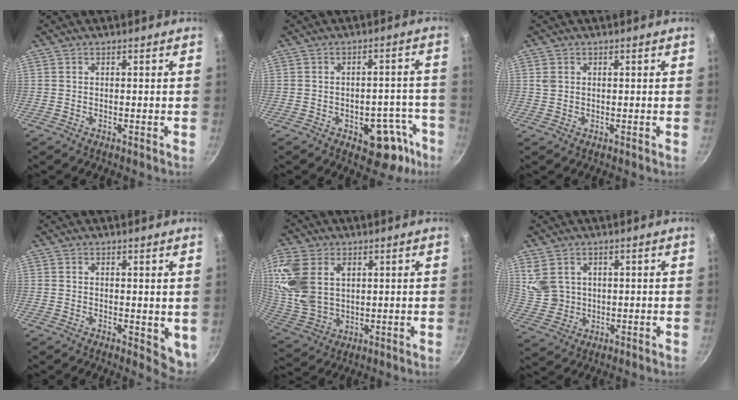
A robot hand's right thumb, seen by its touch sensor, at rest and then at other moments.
{"total": 10.2, "force": [-5.2, 5.4, 6.8], "torque": [-0.051, 0.049, -0.058]}
{"total": 1.5, "force": [0.5, 1.2, 0.7], "torque": [-0.011, 0.000, 0.013]}
{"total": 4.8, "force": [0.2, 2.1, 4.2], "torque": [-0.041, -0.012, 0.006]}
{"total": 15.5, "force": [4.4, 10.4, 10.7], "torque": [-0.236, -0.009, 0.096]}
{"total": 6.5, "force": [2.4, 5.2, 3.1], "torque": [-0.052, -0.006, 0.063]}